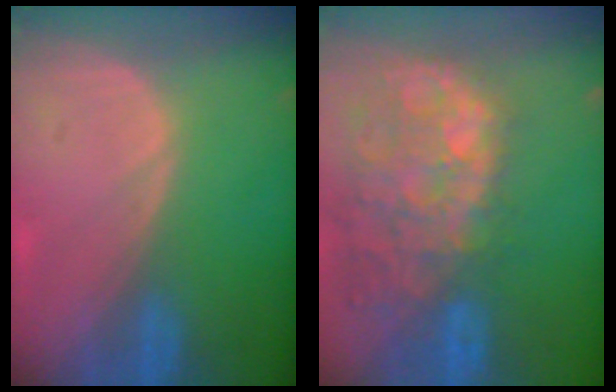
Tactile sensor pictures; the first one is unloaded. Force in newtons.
{"total": 14.2, "press": 11.6, "slide": 8.3}